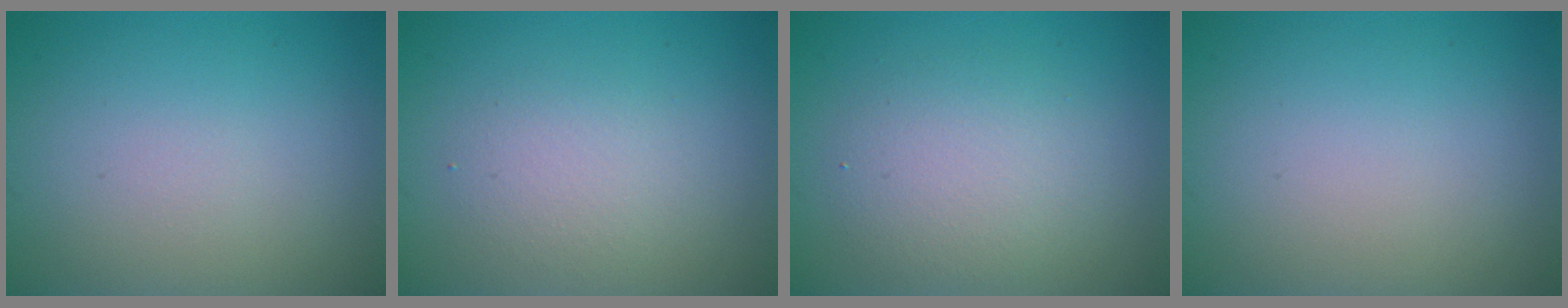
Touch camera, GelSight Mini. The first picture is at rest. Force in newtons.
{"total": 2.3, "press": 2.3, "slide": 0.1}
{"total": 3.6, "press": 3.6, "slide": 0.3}
{"total": 0.0}